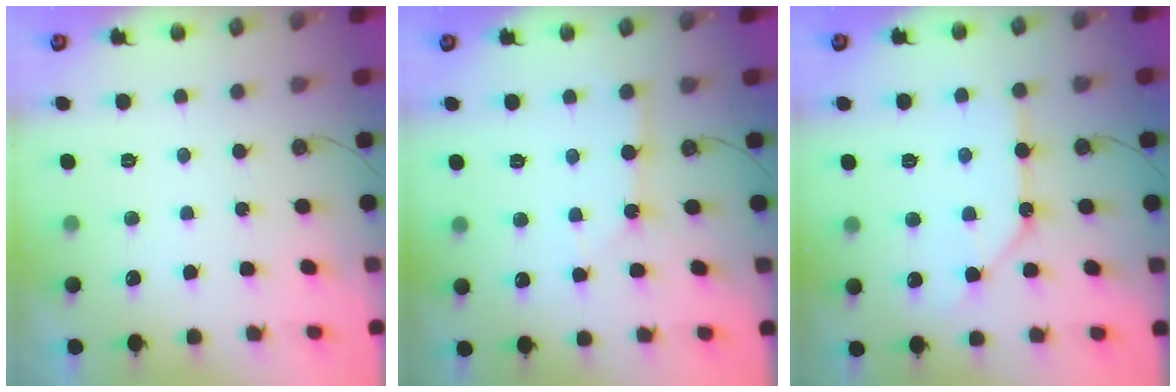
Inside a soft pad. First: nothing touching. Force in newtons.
{"total": 2.2, "press": 2.2, "slide": 0.3}
{"total": 10.1, "press": 10.0, "slide": 1.3}